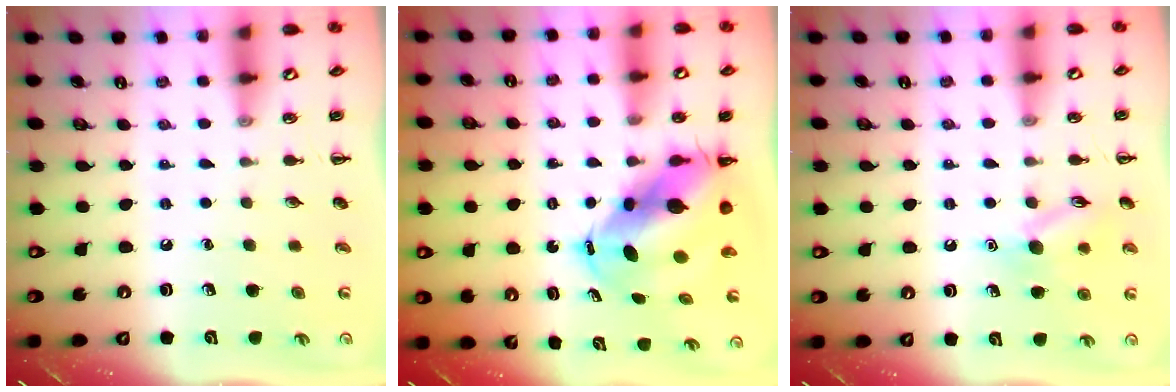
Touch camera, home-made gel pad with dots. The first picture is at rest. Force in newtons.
{"total": 10.3, "press": 10.0, "slide": 2.8}
{"total": 10.2, "press": 10.2, "slide": 0.6}